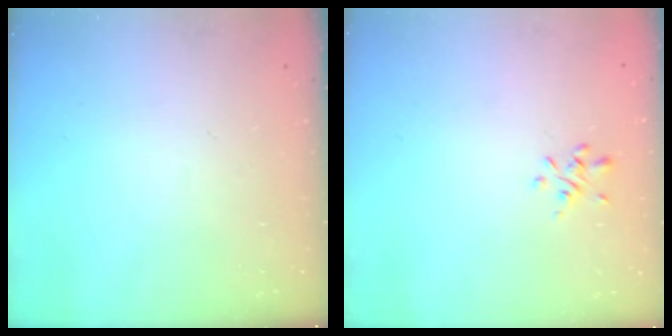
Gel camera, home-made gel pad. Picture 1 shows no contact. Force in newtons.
{"total": 1.0, "press": 0.8, "slide": 0.5}